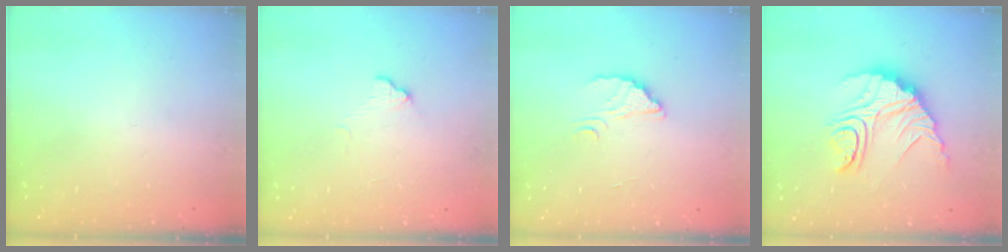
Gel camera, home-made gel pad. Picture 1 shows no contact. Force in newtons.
{"total": 6.6, "press": 6.6, "slide": 0.5}
{"total": 2.7, "press": 2.7, "slide": 0.2}
{"total": 14.7, "press": 14.7, "slide": 1.4}